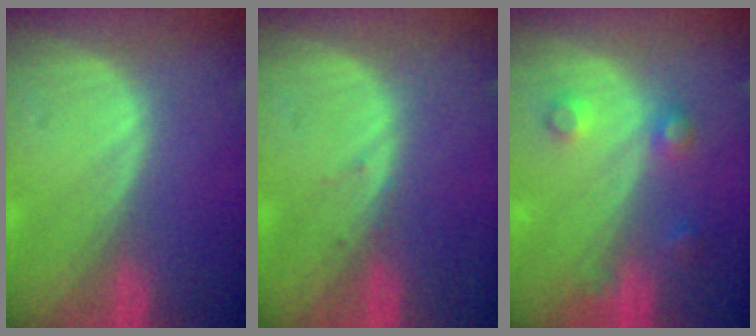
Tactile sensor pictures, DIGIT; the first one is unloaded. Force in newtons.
{"total": 0.7, "press": 0.4, "slide": 0.5}
{"total": 3.6, "press": 3.5, "slide": 0.1}